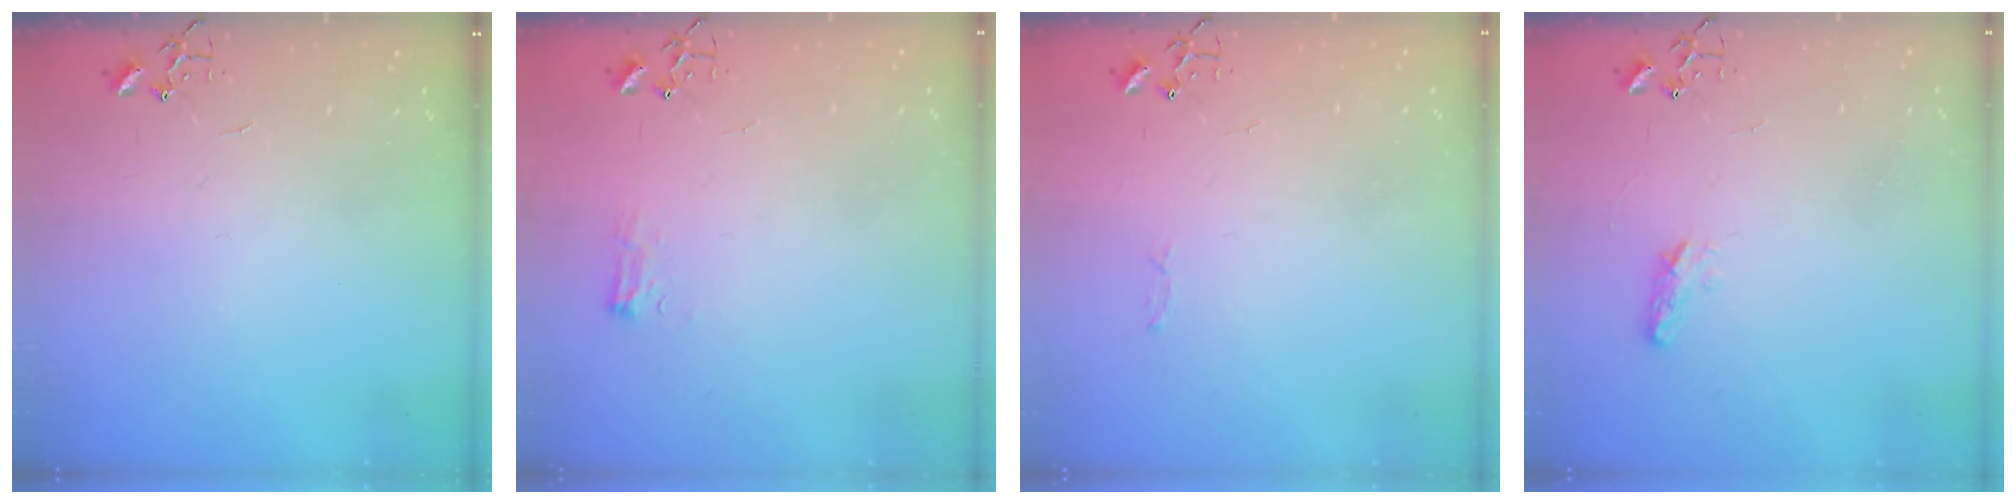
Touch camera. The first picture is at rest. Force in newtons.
{"total": 7.3, "press": 7.2, "slide": 0.9}
{"total": 2.8, "press": 2.8, "slide": 0.4}
{"total": 6.5, "press": 6.4, "slide": 0.7}